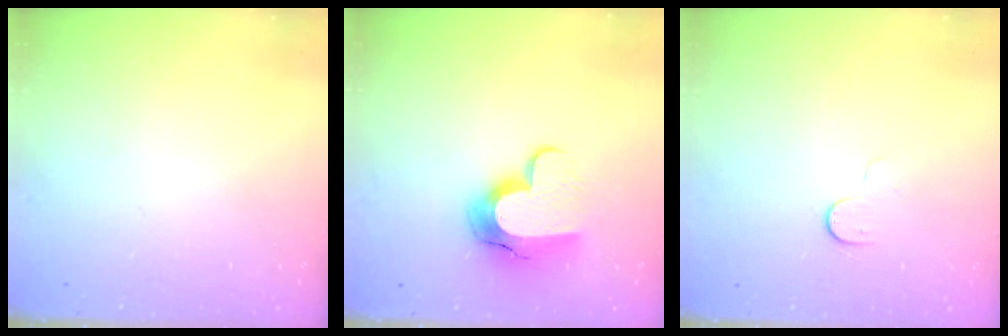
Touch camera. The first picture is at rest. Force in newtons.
{"total": 12.7, "press": 12.7, "slide": 0.9}
{"total": 4.9, "press": 4.9, "slide": 0.5}